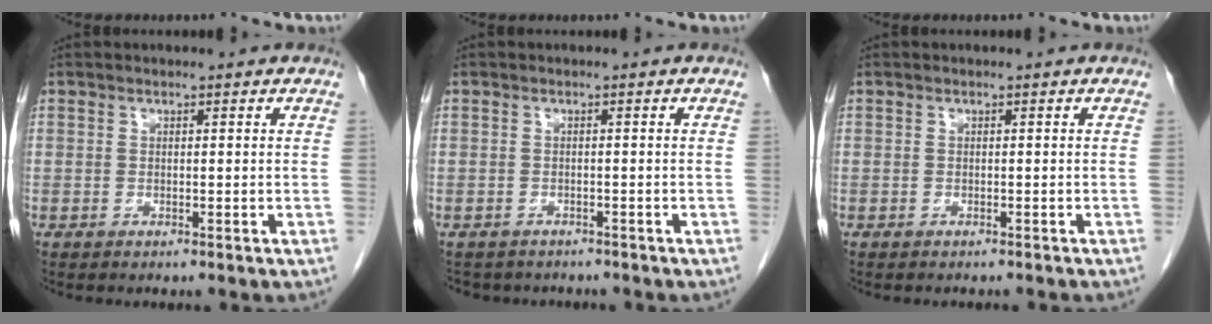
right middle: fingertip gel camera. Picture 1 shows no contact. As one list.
[{"total": 5.1, "force": [-4.5, 2.3, 0.9], "torque": [-0.013, 0.003, -0.055]}, {"total": 2.6, "force": [-2.4, 0.4, 0.9], "torque": [-0.015, -0.003, -0.029]}]